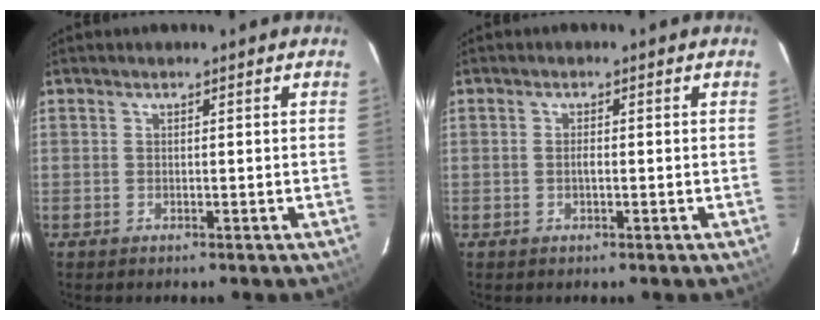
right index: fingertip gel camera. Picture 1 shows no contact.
{"total": 1.1, "force": [-0.3, 0.4, 1.0], "torque": [-0.021, 0.002, -0.006]}